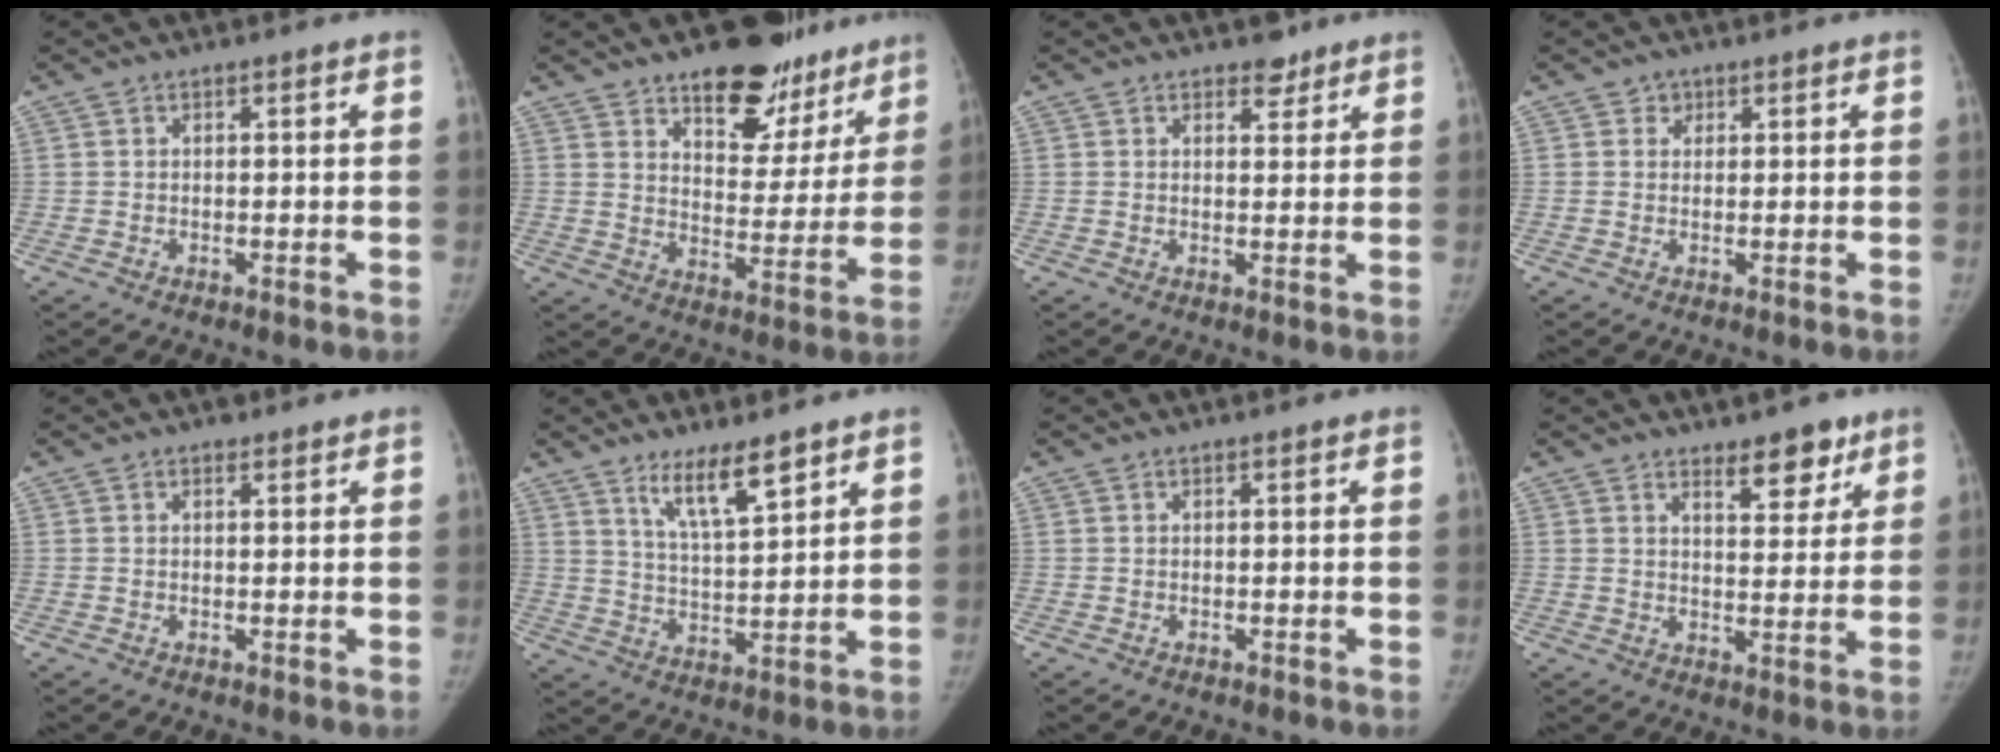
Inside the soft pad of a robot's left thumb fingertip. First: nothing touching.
{"total": 18.3, "force": [13.1, 9.4, 8.7], "torque": [-0.046, -0.081, 0.184]}
{"total": 2.8, "force": [2.2, 1.6, 0.8], "torque": [0.007, -0.013, 0.029]}
{"total": 1.6, "force": [0.8, 1.4, 0.1], "torque": [0.017, -0.002, 0.006]}
{"total": 0.9, "force": [0.6, 0.6, 0.3], "torque": [0.003, -0.003, 0.005]}
{"total": 8.2, "force": [5.8, 1.7, 5.6], "torque": [-0.089, -0.043, 0.109]}
{"total": 0.0}
{"total": 6.5, "force": [4.7, 2.9, 3.6], "torque": [-0.017, -0.031, 0.067]}